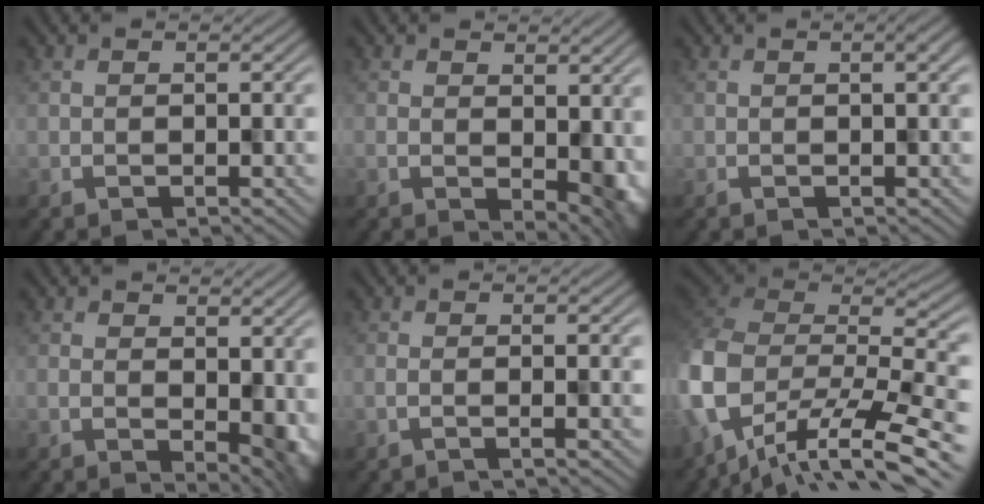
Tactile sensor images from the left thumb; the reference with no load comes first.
{"total": 4.5, "force": [-0.3, 2.2, 3.9], "torque": [-0.055, -0.015, 0.014]}
{"total": 1.4, "force": [0.2, 0.4, 1.3], "torque": [-0.014, 0.001, 0.000]}
{"total": 4.3, "force": [-0.3, 1.9, 3.9], "torque": [-0.055, -0.014, 0.013]}
{"total": 1.7, "force": [-0.3, 0.1, 1.6], "torque": [-0.016, 0.007, -0.023]}
{"total": 15.8, "force": [-7.5, 8.6, 10.9], "torque": [-0.281, -0.033, -0.122]}